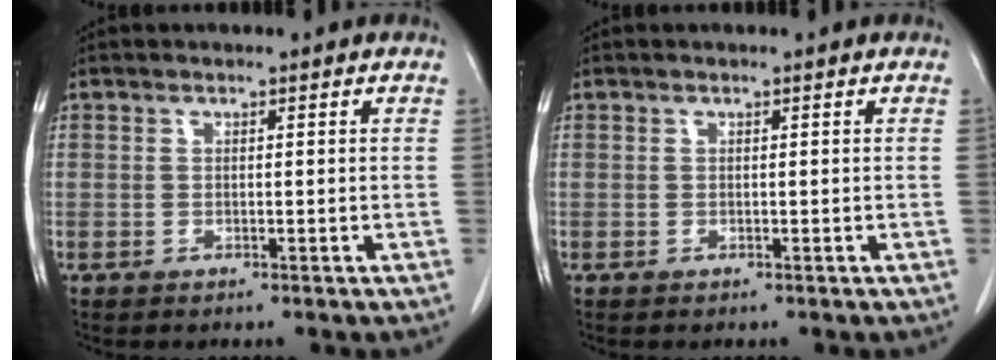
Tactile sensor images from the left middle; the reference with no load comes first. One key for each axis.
{"total": 0.0}